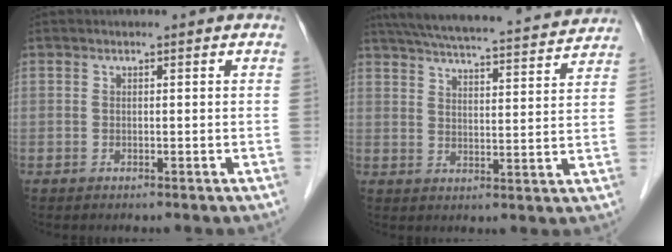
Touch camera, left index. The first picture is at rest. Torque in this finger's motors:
{"motor_torque": [-0.52, -1.62, 0.13, 0.06]}